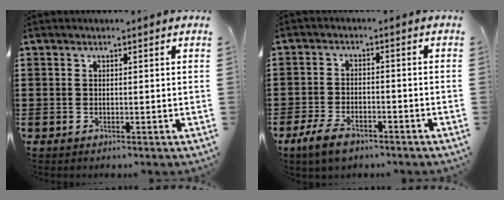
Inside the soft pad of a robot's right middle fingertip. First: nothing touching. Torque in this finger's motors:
{"motor_torque": [1.56, -0.56, 0.30, 0.09]}